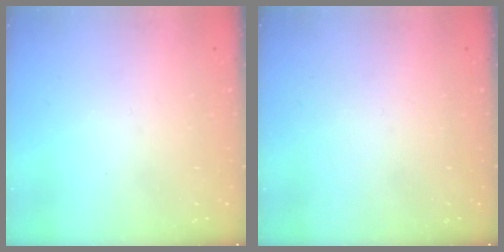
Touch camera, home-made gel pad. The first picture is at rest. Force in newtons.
{"total": 0.0}